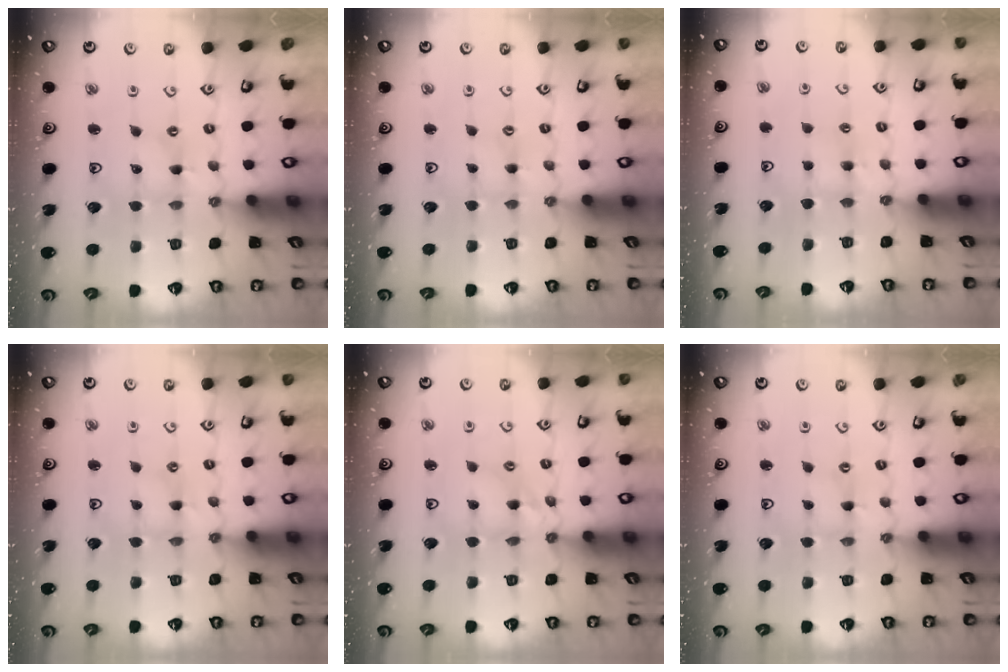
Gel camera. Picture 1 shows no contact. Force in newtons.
{"total": 0.9, "press": 0.9, "slide": 0.1}
{"total": 3.8, "press": 3.7, "slide": 0.6}
{"total": 0.6, "press": 0.6, "slide": 0.2}
{"total": 5.7, "press": 5.7, "slide": 0.3}
{"total": 0.0}